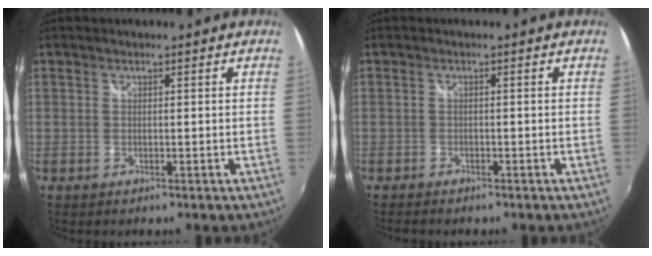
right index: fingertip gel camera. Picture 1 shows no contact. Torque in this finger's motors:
{"motor_torque": [0.08, 0.03, 0.08, 0.01]}